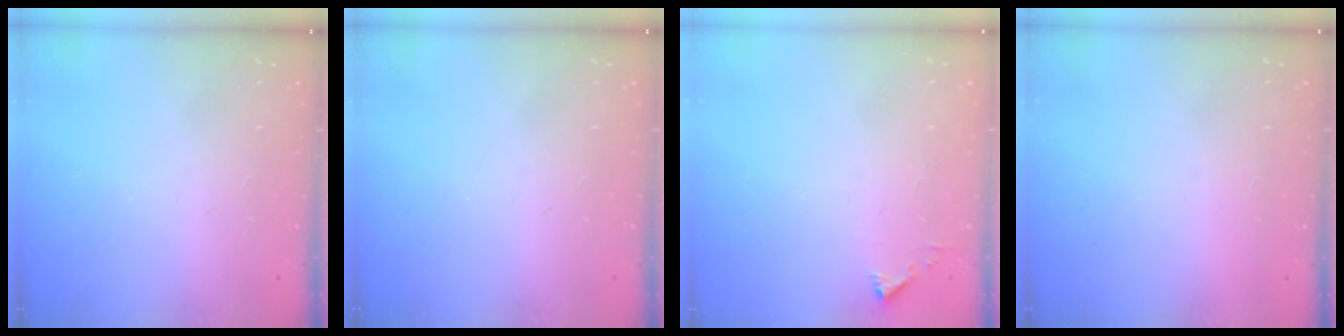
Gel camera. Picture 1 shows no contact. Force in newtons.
{"total": 0.0}
{"total": 2.3, "press": 2.3, "slide": 0.2}
{"total": 1.6, "press": 1.6, "slide": 0.1}